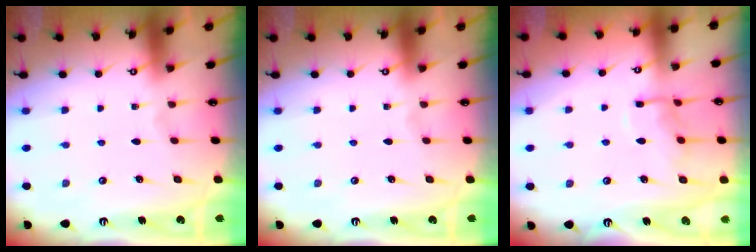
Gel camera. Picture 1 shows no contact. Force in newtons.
{"total": 0.0}
{"total": 7.9, "press": 7.9, "slide": 0.5}